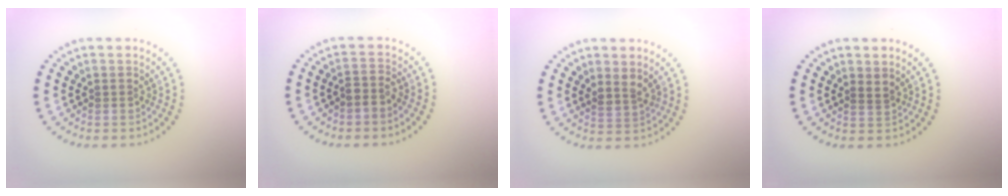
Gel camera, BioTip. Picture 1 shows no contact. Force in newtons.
{"total": 1.6, "press": 1.3, "slide": 0.9}
{"total": 1.6, "press": 1.3, "slide": 1.0}
{"total": 0.6, "press": 0.4, "slide": 0.5}